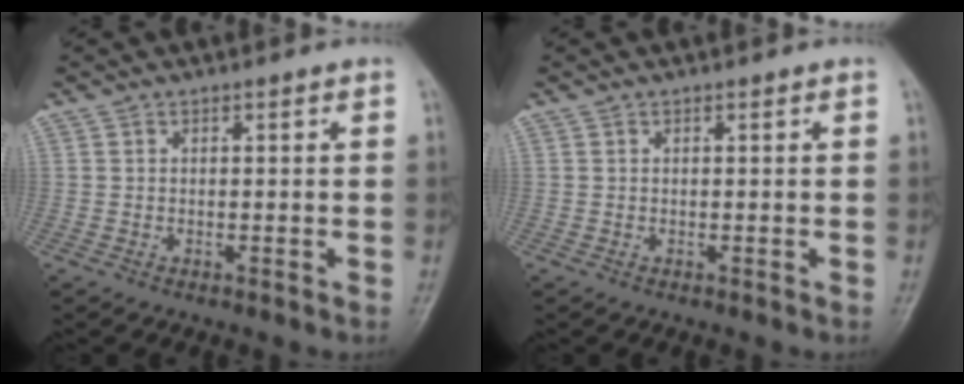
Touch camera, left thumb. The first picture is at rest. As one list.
[{"total": 0.0}]